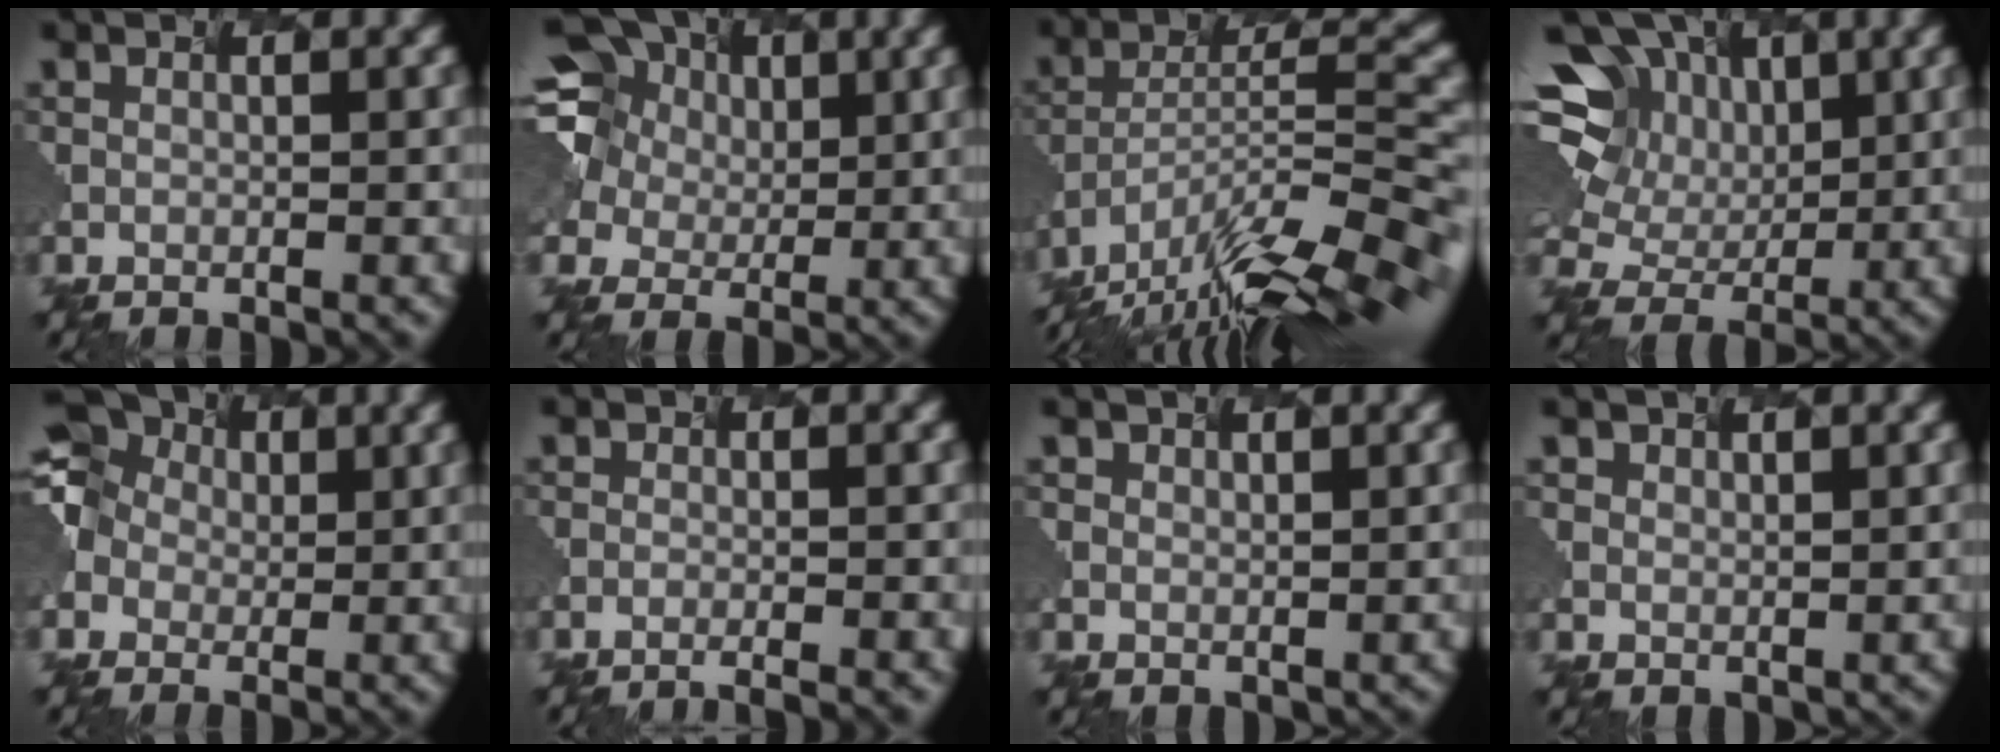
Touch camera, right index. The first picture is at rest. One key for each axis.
{"total": 14.0, "fx": 6.3, "fy": 10.7, "fz": 6.5, "tx": -0.164, "ty": 0.042, "tz": 0.105}
{"total": 13.7, "fx": -11.0, "fy": 2.6, "fz": 7.8, "tx": -0.156, "ty": 0.006, "tz": -0.171}
{"total": 12.1, "fx": 4.3, "fy": 9.0, "fz": 7.0, "tx": -0.154, "ty": 0.027, "tz": 0.055}
{"total": 8.7, "fx": 1.3, "fy": 7.4, "fz": 4.3, "tx": -0.089, "ty": 0.032, "tz": -0.023}
{"total": 2.4, "fx": -1.4, "fy": 0.5, "fz": 1.9, "tx": -0.002, "ty": -0.001, "tz": -0.025}
{"total": 1.0, "fx": 0.8, "fy": 0.2, "fz": -0.5, "tx": -0.006, "ty": -0.007, "tz": 0.031}
{"total": 1.2, "fx": 1.0, "fy": 0.5, "fz": -0.5, "tx": -0.007, "ty": -0.007, "tz": 0.034}